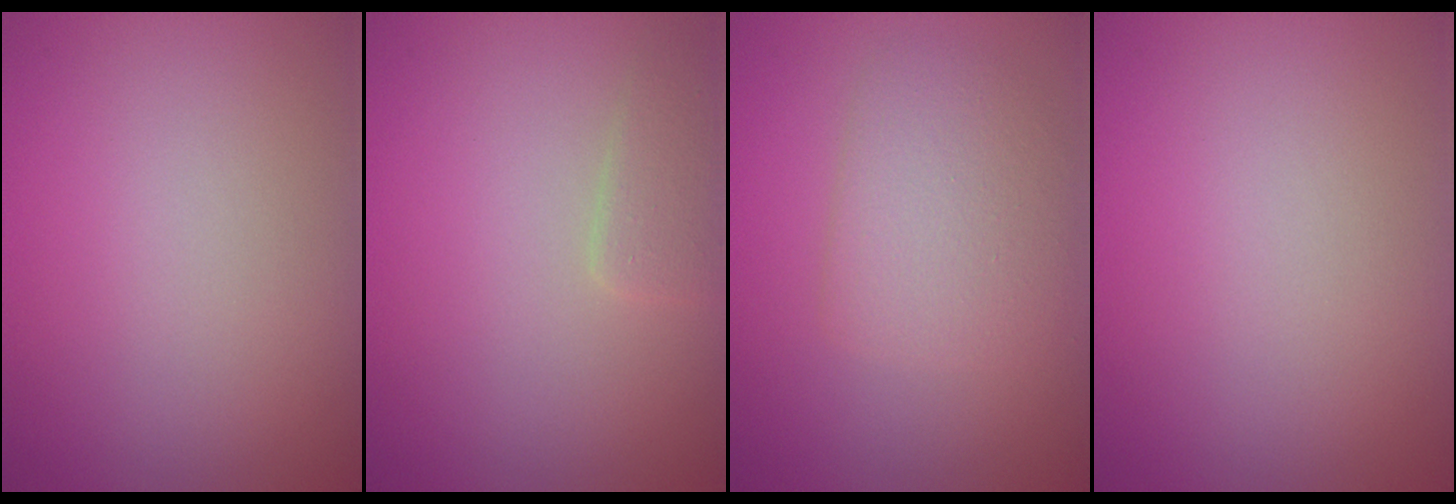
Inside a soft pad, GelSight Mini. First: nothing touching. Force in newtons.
{"total": 1.8, "press": 1.8, "slide": 0.2}
{"total": 3.8, "press": 3.8, "slide": 0.2}
{"total": 0.0}